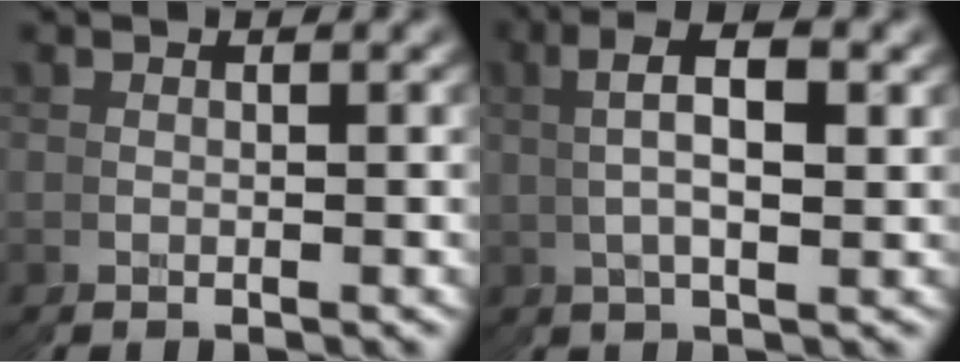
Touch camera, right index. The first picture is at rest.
{"total": 4.5, "force": [2.3, 0.7, 3.8], "torque": [-0.057, 0.028, 0.027]}